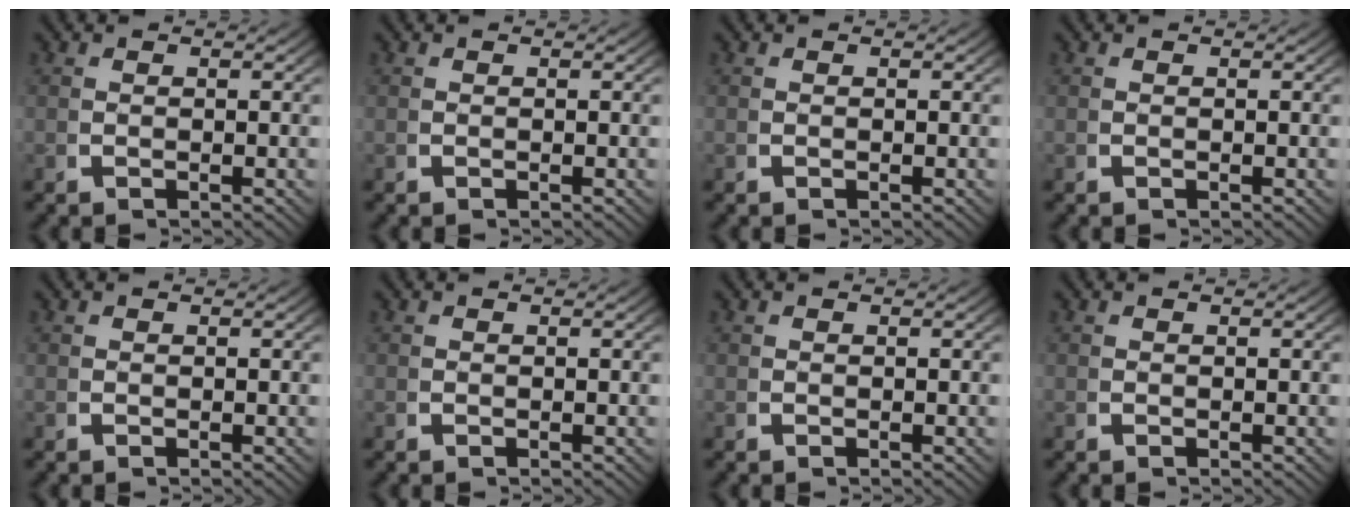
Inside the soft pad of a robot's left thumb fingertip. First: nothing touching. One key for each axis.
{"total": 0.0}
{"total": 0.0}
{"total": 0.0}
{"total": 0.0}
{"total": 0.0}
{"total": 0.9, "fx": 0.3, "fy": -0.8, "fz": -0.3, "tx": 0.011, "ty": 0.004, "tz": 0.005}
{"total": 0.0}